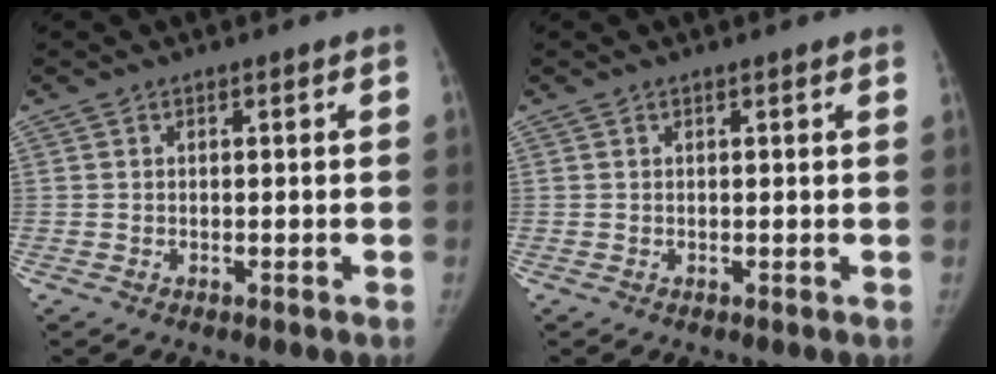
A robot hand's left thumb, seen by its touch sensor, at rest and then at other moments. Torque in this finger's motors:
{"motor_torque": [0.11, 0.01, 0.30, 0.08, -0.02]}